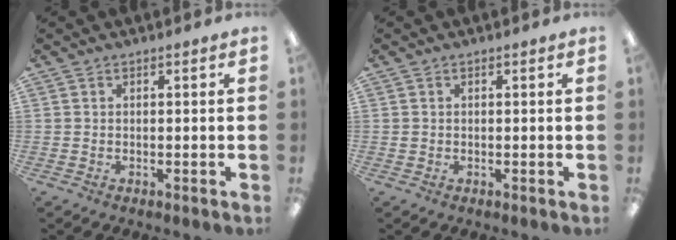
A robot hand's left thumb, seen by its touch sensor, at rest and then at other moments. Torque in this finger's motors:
{"motor_torque": [-0.03, 0.00, 0.00, -0.02, -0.01]}